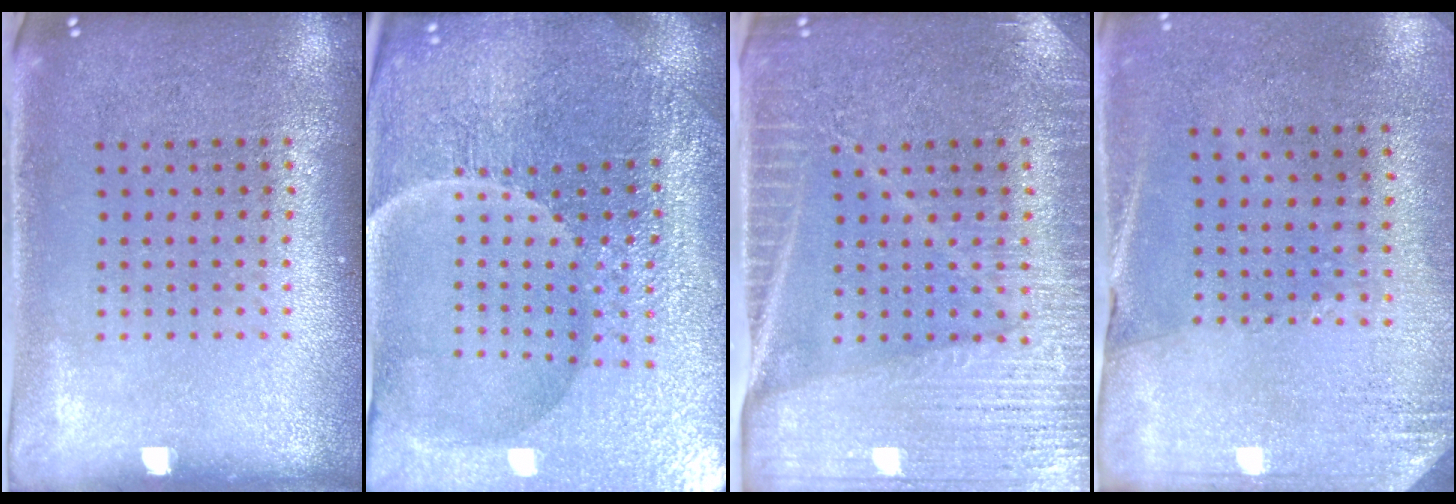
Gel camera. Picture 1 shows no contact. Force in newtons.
{"total": 5.3, "press": 5.0, "slide": 1.5}
{"total": 4.0, "press": 3.7, "slide": 1.5}
{"total": 2.6, "press": 2.3, "slide": 1.1}